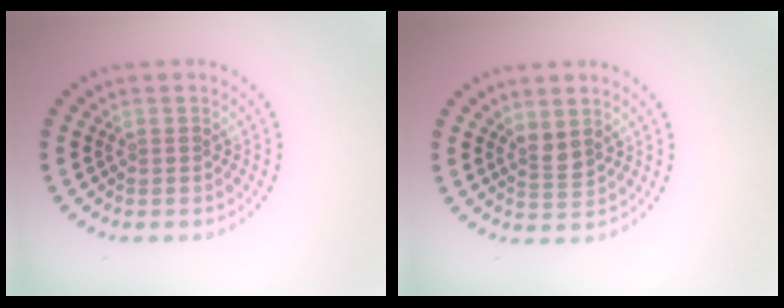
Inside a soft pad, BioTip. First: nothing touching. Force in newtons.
{"total": 1.5, "press": 1.2, "slide": 0.9}